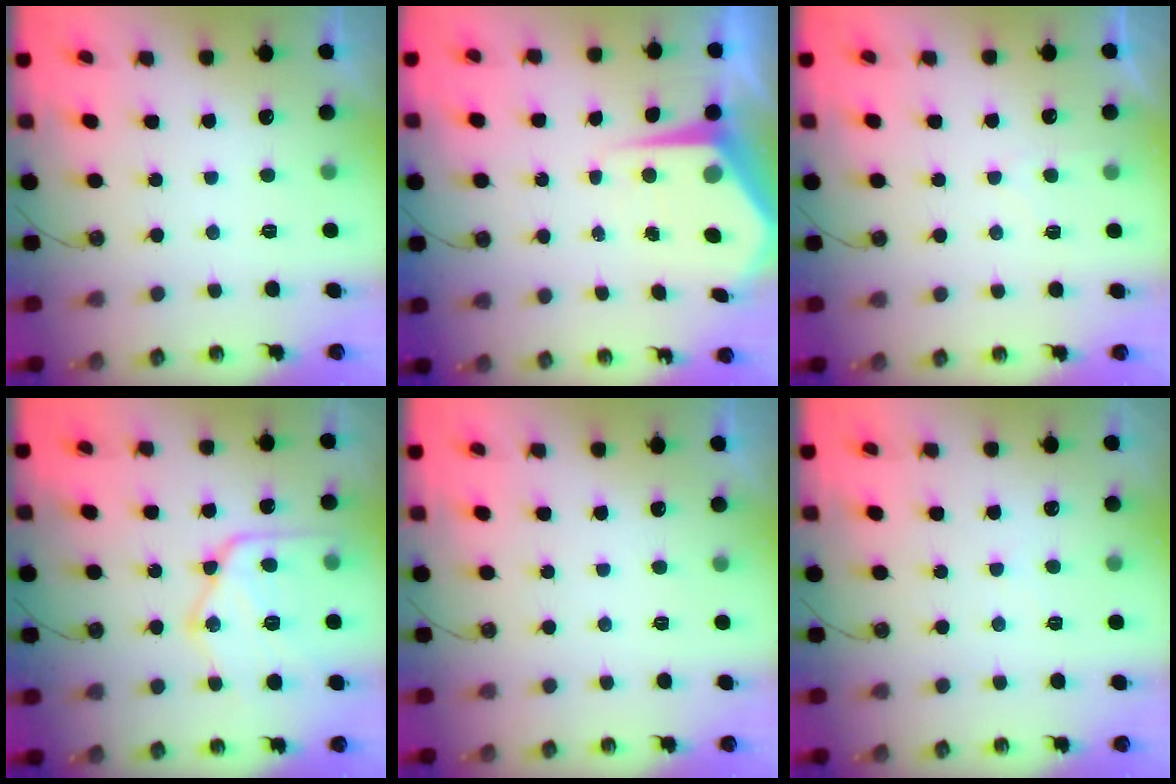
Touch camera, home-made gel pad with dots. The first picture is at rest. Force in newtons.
{"total": 7.2, "press": 7.2, "slide": 0.5}
{"total": 3.3, "press": 3.2, "slide": 0.4}
{"total": 18.9, "press": 18.8, "slide": 2.1}
{"total": 0.0}
{"total": 1.9, "press": 1.9, "slide": 0.3}